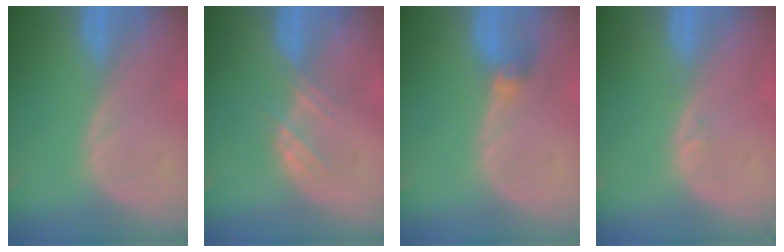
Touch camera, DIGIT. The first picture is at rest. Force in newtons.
{"total": 3.0, "press": 2.9, "slide": 0.7}
{"total": 2.6, "press": 2.6, "slide": 0.6}
{"total": 0.6, "press": 0.5, "slide": 0.4}